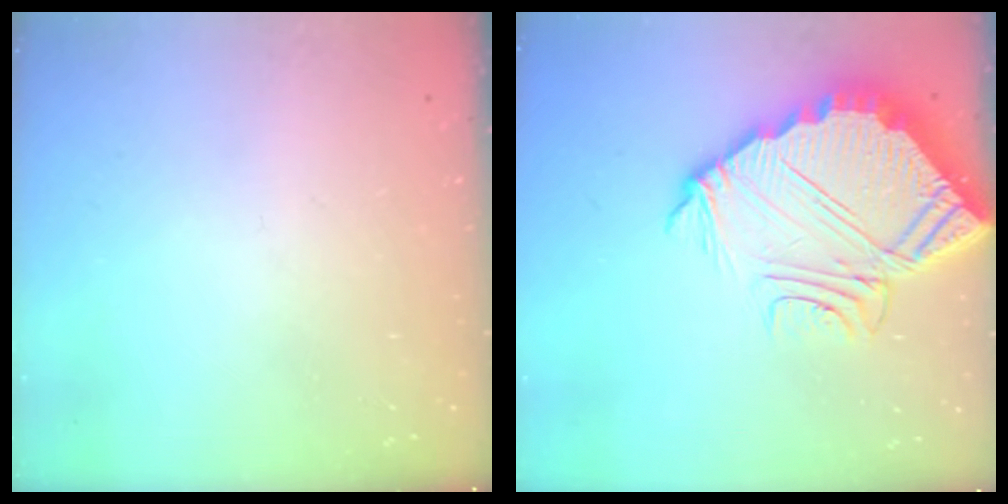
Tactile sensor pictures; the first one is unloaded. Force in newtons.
{"total": 11.4, "press": 11.4, "slide": 0.9}